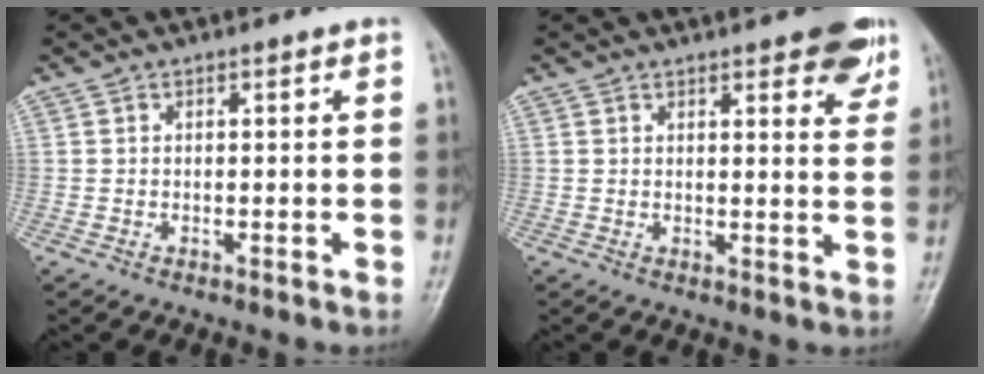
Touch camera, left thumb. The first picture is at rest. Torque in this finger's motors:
{"motor_torque": [1.27, 0.79, 0.74, -0.86, 0.01]}